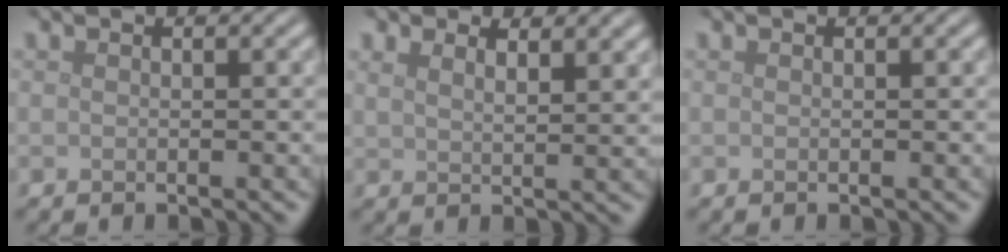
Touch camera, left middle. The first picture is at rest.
{"total": 4.3, "force": [3.2, 1.7, 2.2], "torque": [-0.023, 0.013, 0.032]}
{"total": 0.0}